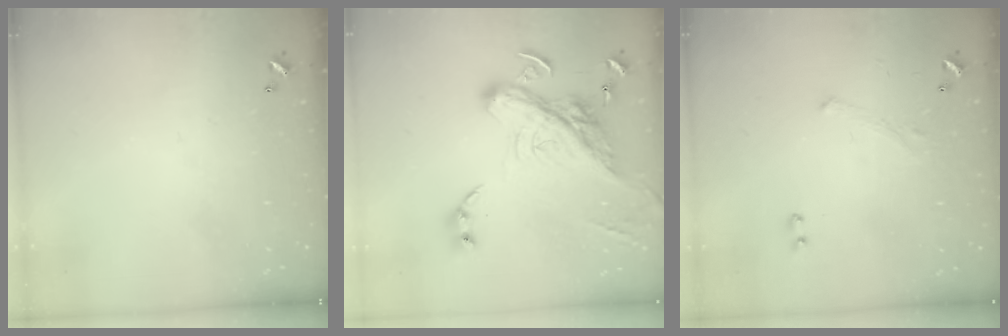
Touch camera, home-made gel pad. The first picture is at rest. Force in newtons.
{"total": 10.0, "press": 9.8, "slide": 2.3}
{"total": 1.6, "press": 1.5, "slide": 0.6}